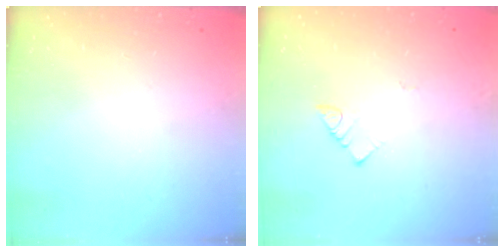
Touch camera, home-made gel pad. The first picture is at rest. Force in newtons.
{"total": 3.0, "press": 3.0, "slide": 0.2}